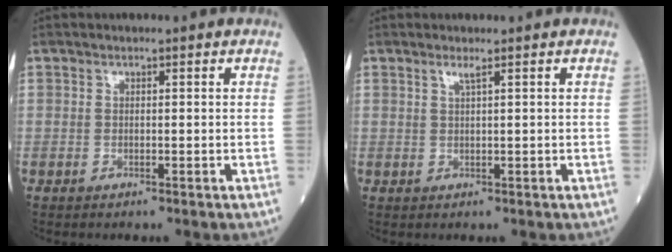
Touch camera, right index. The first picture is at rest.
{"total": 1.1, "force": [0.7, -0.4, 0.8], "torque": [-0.024, -0.003, 0.016]}